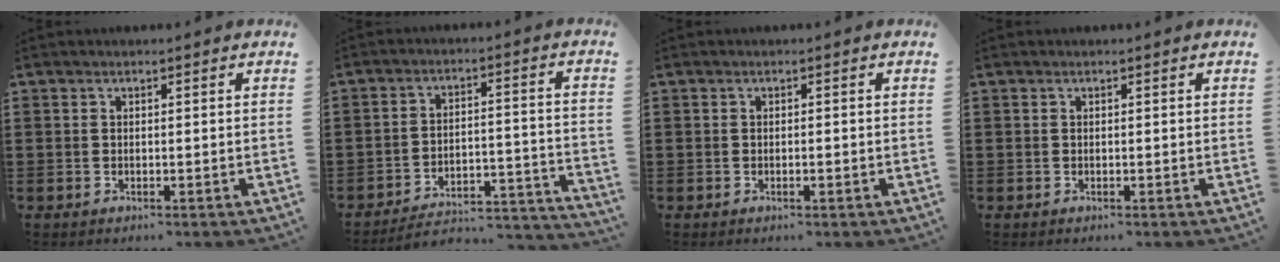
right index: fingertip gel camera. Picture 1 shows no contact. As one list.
[{"total": 3.5, "force": [-3.1, 1.0, 1.4], "torque": [-0.032, -0.010, -0.069]}, {"total": 0.9, "force": [-0.3, 0.2, 0.8], "torque": [-0.016, -0.005, -0.004]}, {"total": 0.0}]